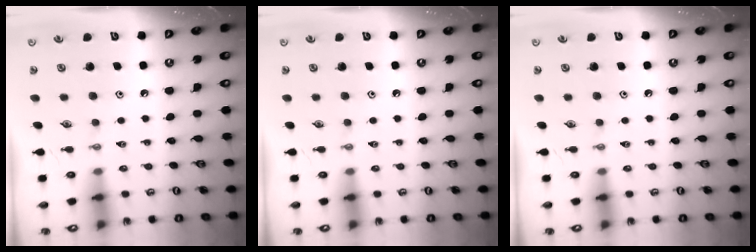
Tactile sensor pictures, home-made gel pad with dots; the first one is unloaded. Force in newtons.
{"total": 0.0}
{"total": 0.0}